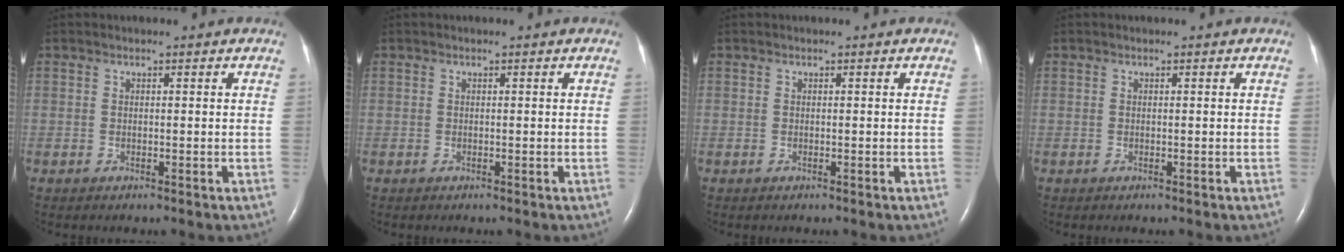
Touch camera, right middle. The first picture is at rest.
{"total": 0.0}
{"total": 0.0}
{"total": 0.0}